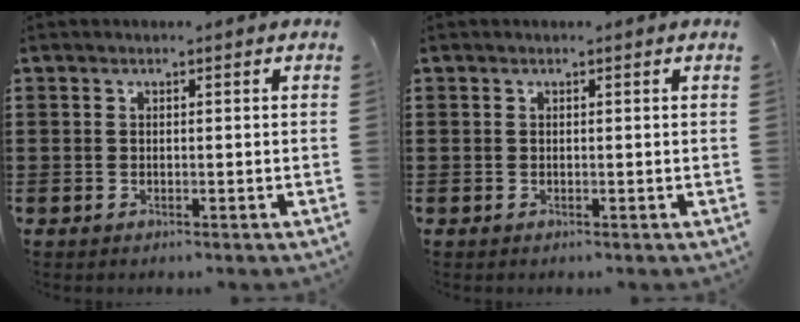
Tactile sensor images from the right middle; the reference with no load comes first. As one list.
[{"total": 0.0}]